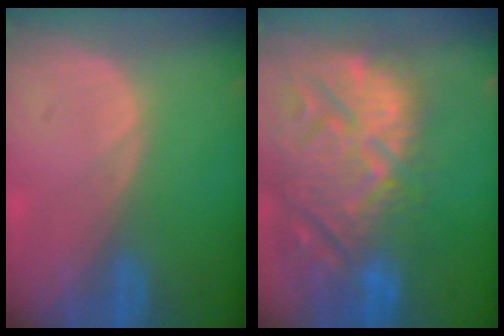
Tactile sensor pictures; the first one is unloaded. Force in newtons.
{"total": 15.3, "press": 13.0, "slide": 7.9}